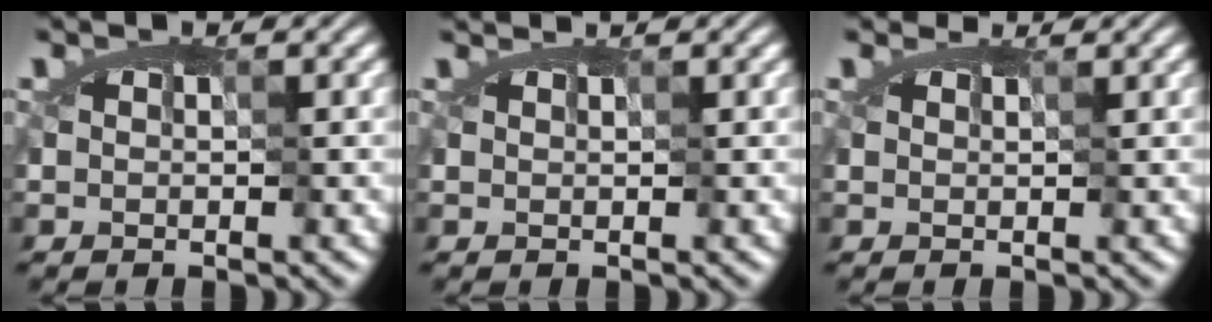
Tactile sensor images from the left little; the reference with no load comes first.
{"total": 0.9, "force": [0.8, 0.2, 0.3], "torque": [-0.012, 0.002, 0.019]}
{"total": 0.9, "force": [0.8, 0.0, -0.4], "torque": [-0.004, -0.011, 0.024]}